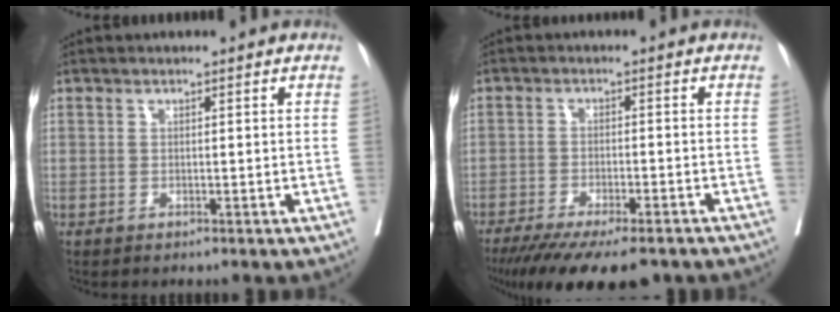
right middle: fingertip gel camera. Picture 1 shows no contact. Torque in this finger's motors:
{"motor_torque": [1.20, -0.94, 0.28, 0.10]}